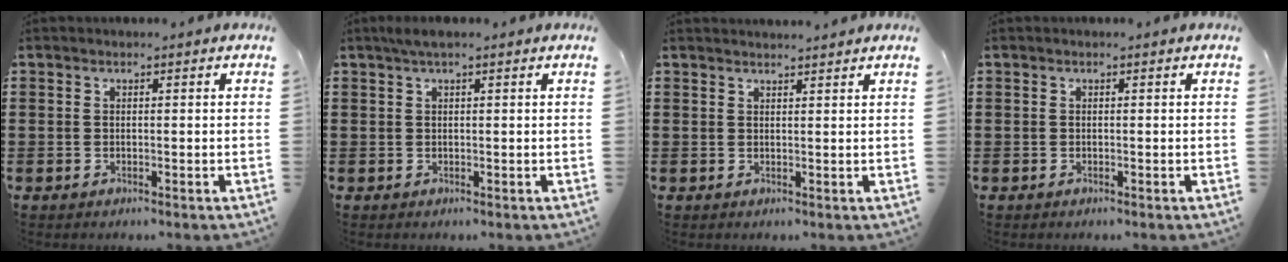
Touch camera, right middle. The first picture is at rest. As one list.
[{"total": 1.3, "force": [0.7, 0.2, 1.1], "torque": [-0.023, 0.004, 0.011]}, {"total": 1.5, "force": [1.4, -0.2, 0.0], "torque": [-0.003, -0.002, 0.028]}, {"total": 0.0}]